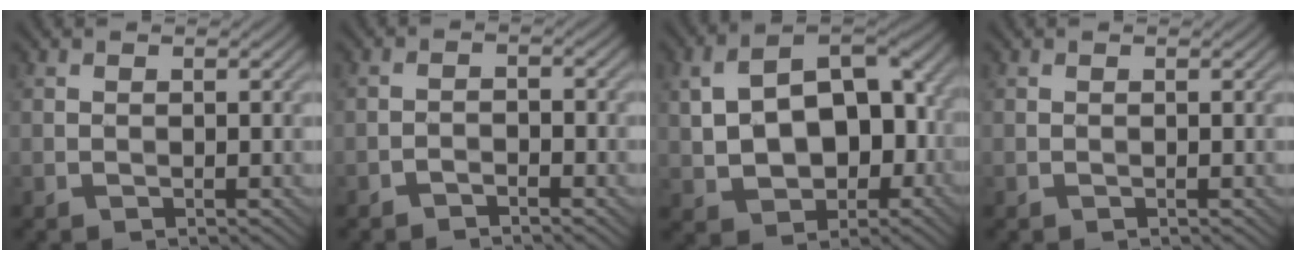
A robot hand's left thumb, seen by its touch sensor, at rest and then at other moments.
{"total": 1.6, "force": [-1.4, 0.4, 0.7], "torque": [-0.012, 0.003, -0.031]}
{"total": 13.0, "force": [-0.3, 8.4, 9.8], "torque": [-0.176, 0.001, -0.001]}
{"total": 0.0}